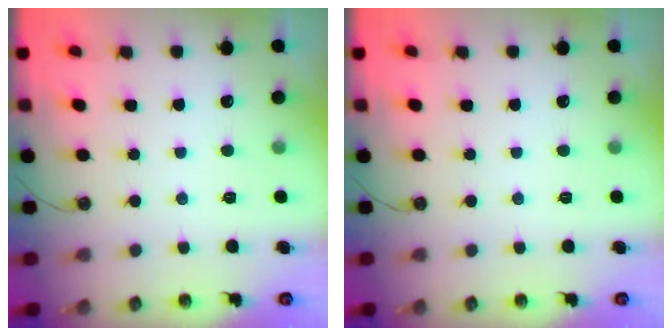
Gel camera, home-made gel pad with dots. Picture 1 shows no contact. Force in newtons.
{"total": 0.0}